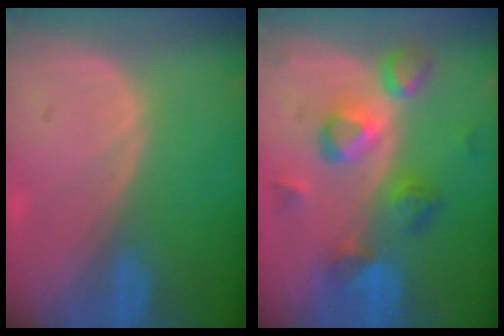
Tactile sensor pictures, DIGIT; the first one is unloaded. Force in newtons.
{"total": 7.6, "press": 7.5, "slide": 0.6}